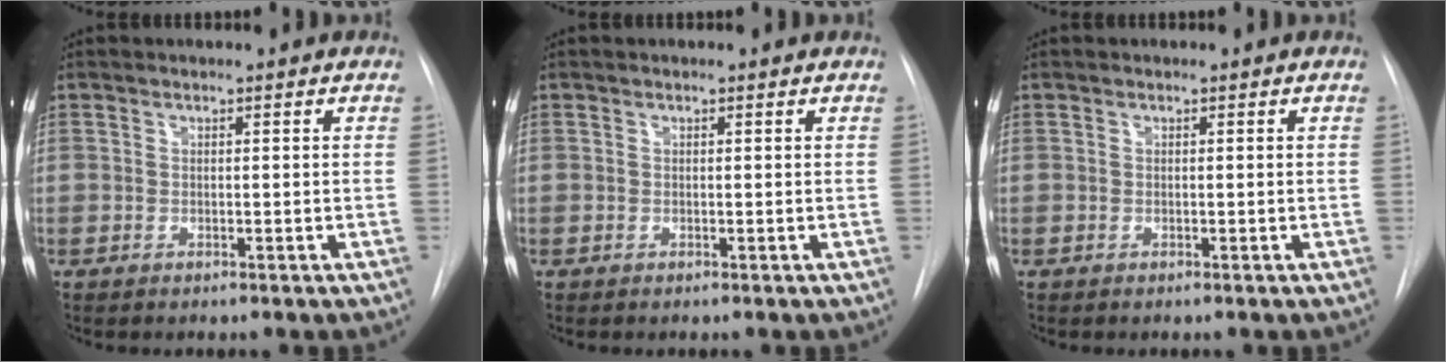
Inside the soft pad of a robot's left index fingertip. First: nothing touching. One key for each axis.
{"total": 0.0}
{"total": 0.0}